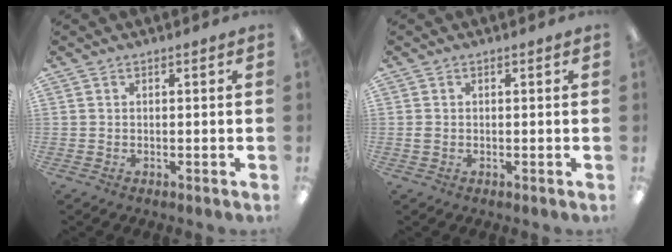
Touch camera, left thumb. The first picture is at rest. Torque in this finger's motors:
{"motor_torque": [-0.06, 0.04, 0.03, -0.04, 0.00]}